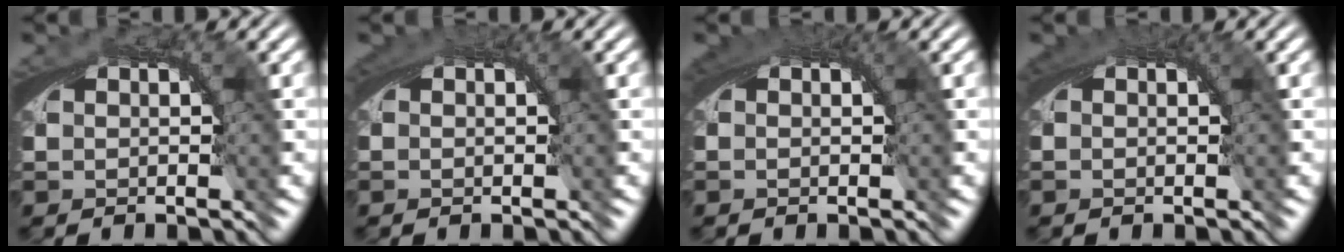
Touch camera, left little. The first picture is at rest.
{"total": 0.0}
{"total": 0.7, "force": [0.1, 0.5, 0.5], "torque": [-0.006, -0.004, 0.002]}
{"total": 0.6, "force": [0.0, 0.5, 0.4], "torque": [-0.006, -0.003, 0.001]}